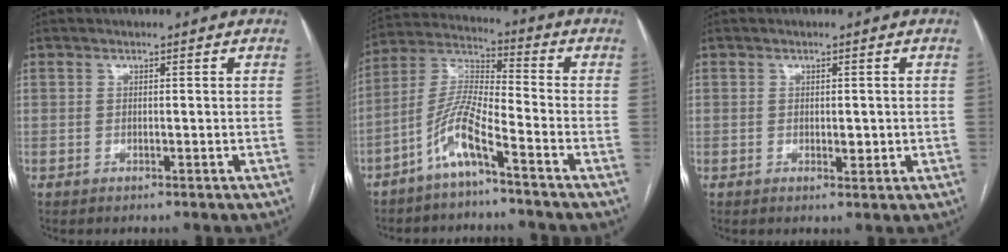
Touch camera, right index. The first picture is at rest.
{"total": 8.3, "force": [-5.2, 0.7, 6.4], "torque": [-0.145, 0.003, -0.110]}
{"total": 1.8, "force": [0.0, 1.0, 1.5], "torque": [-0.018, -0.002, 0.002]}